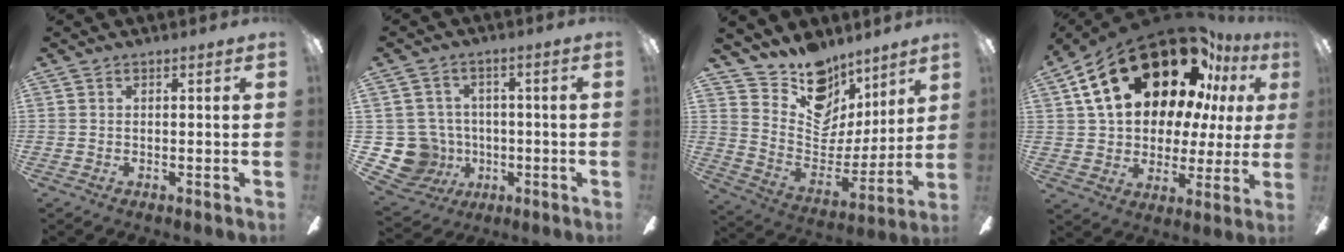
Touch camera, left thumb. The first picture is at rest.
{"total": 10.4, "force": [-1.5, 10.0, 2.6], "torque": [-0.102, 0.012, -0.019]}
{"total": 14.8, "force": [11.5, 8.5, 3.9], "torque": [-0.082, -0.102, 0.212]}
{"total": 28.4, "force": [15.2, 16.1, 17.9], "torque": [-0.318, -0.088, 0.283]}